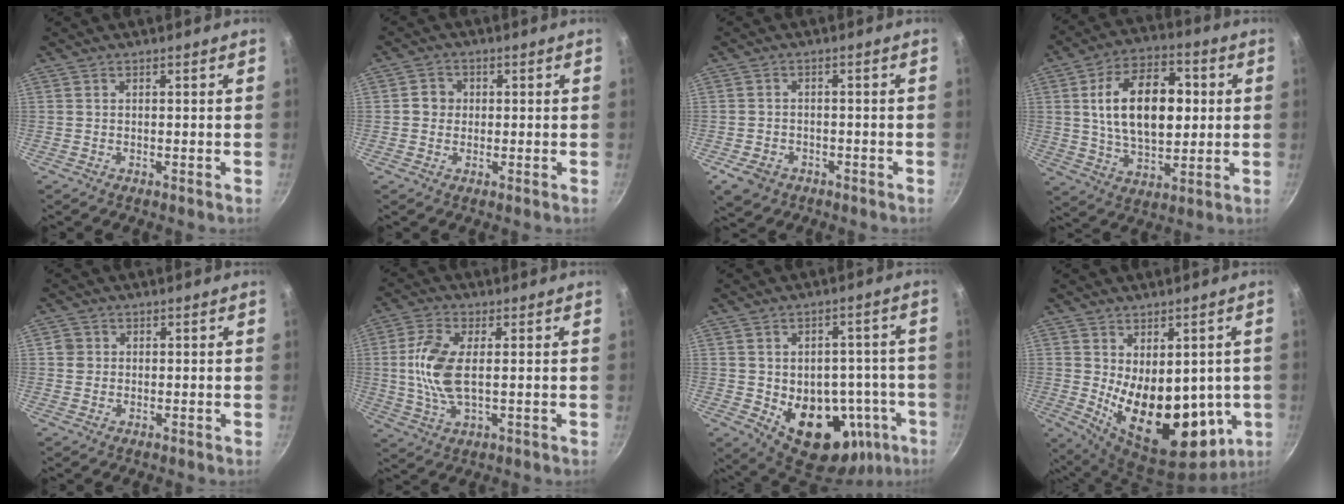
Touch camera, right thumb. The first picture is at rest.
{"total": 3.3, "force": [0.1, 3.1, 1.2], "torque": [-0.002, 0.007, -0.002]}
{"total": 4.7, "force": [-2.5, 3.5, 1.9], "torque": [-0.034, 0.009, -0.036]}
{"total": 18.3, "force": [2.8, 10.7, 14.6], "torque": [-0.212, 0.003, 0.048]}
{"total": 2.2, "force": [0.4, 2.1, 0.5], "torque": [0.002, 0.002, 0.005]}
{"total": 10.3, "force": [0.7, 4.7, 9.2], "torque": [-0.206, -0.003, 0.016]}
{"total": 19.2, "force": [-6.9, 11.9, 13.4], "torque": [-0.160, 0.021, -0.074]}
{"total": 20.3, "force": [-2.7, 11.2, 16.7], "torque": [-0.229, -0.028, -0.004]}